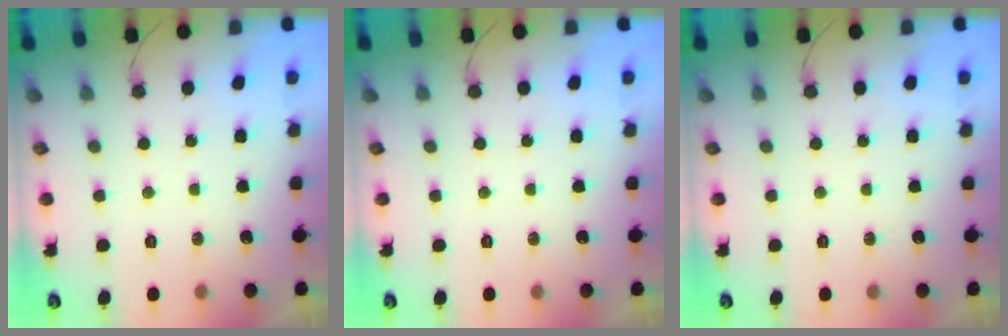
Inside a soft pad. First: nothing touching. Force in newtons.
{"total": 0.0}
{"total": 0.0}